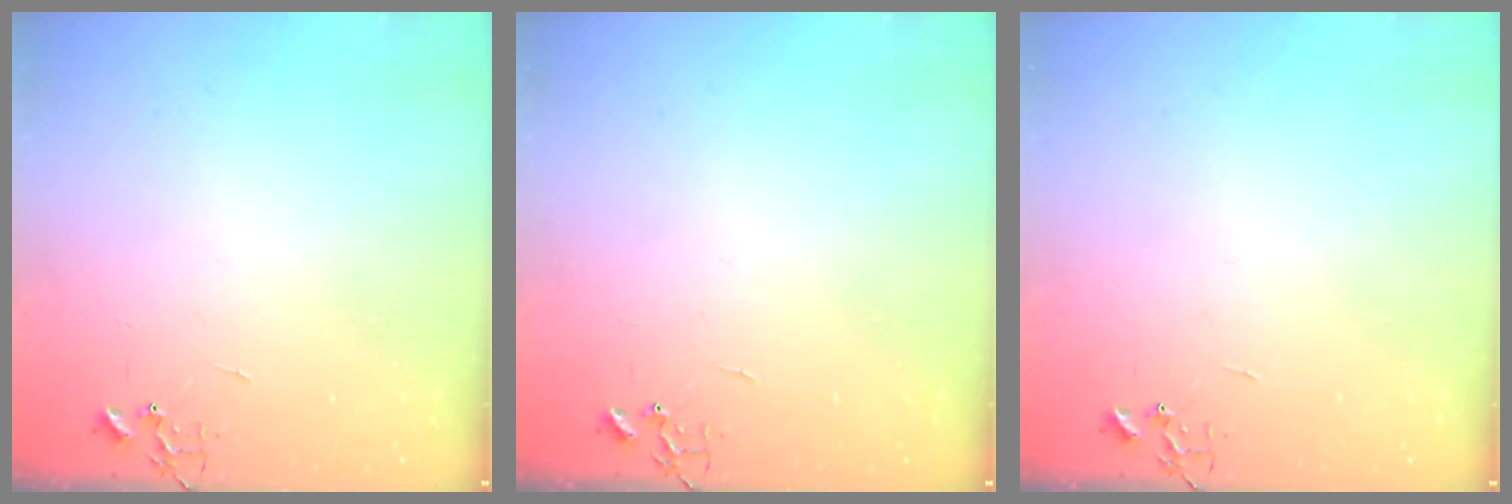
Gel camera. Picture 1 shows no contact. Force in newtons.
{"total": 0.0}
{"total": 0.0}